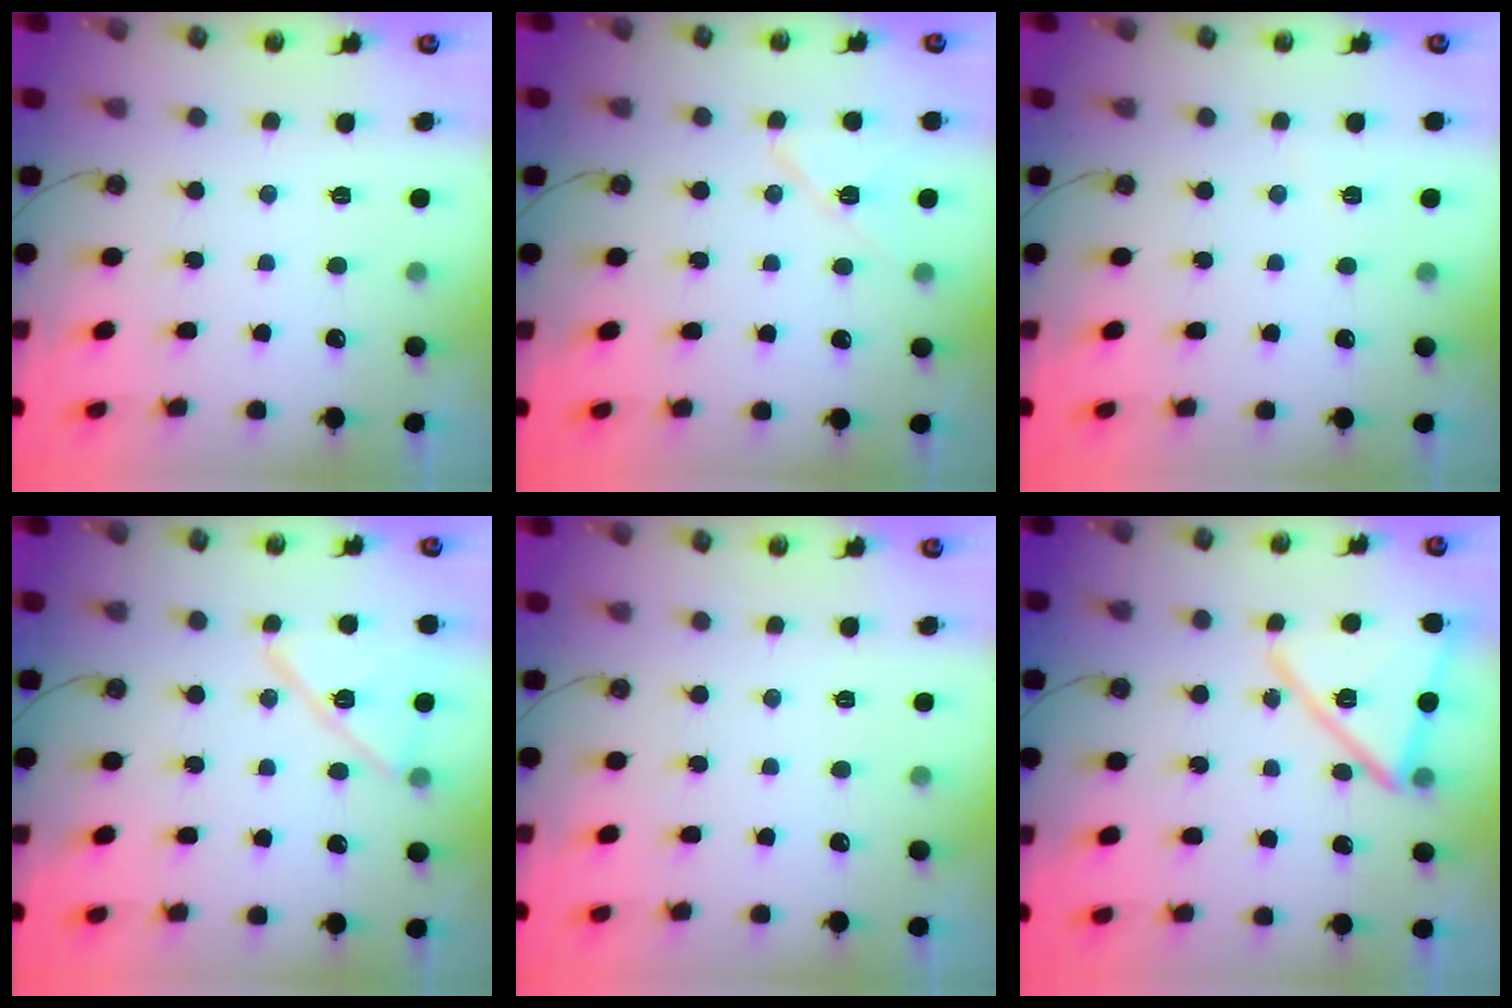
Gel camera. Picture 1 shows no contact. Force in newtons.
{"total": 8.8, "press": 8.7, "slide": 1.1}
{"total": 2.9, "press": 1.5, "slide": 2.5}
{"total": 12.7, "press": 12.6, "slide": 1.3}
{"total": 0.0}
{"total": 15.3, "press": 15.2, "slide": 1.4}